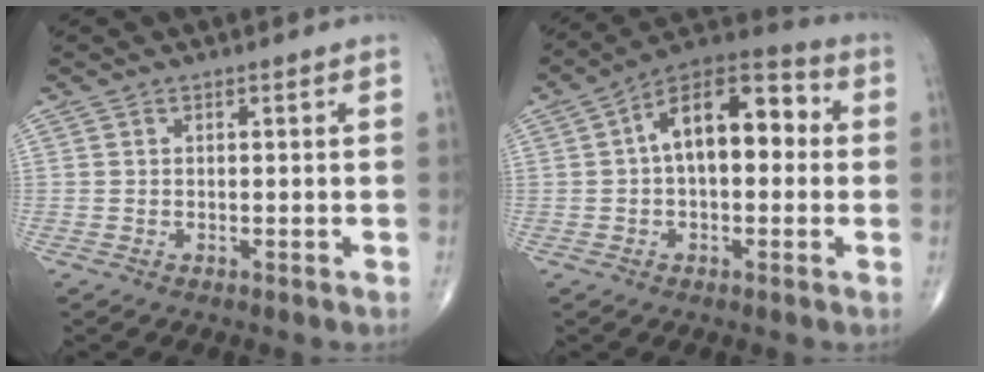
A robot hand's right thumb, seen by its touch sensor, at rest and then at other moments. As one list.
[{"total": 14.8, "force": [1.7, 7.9, 12.3], "torque": [-0.171, 0.044, 0.013]}]